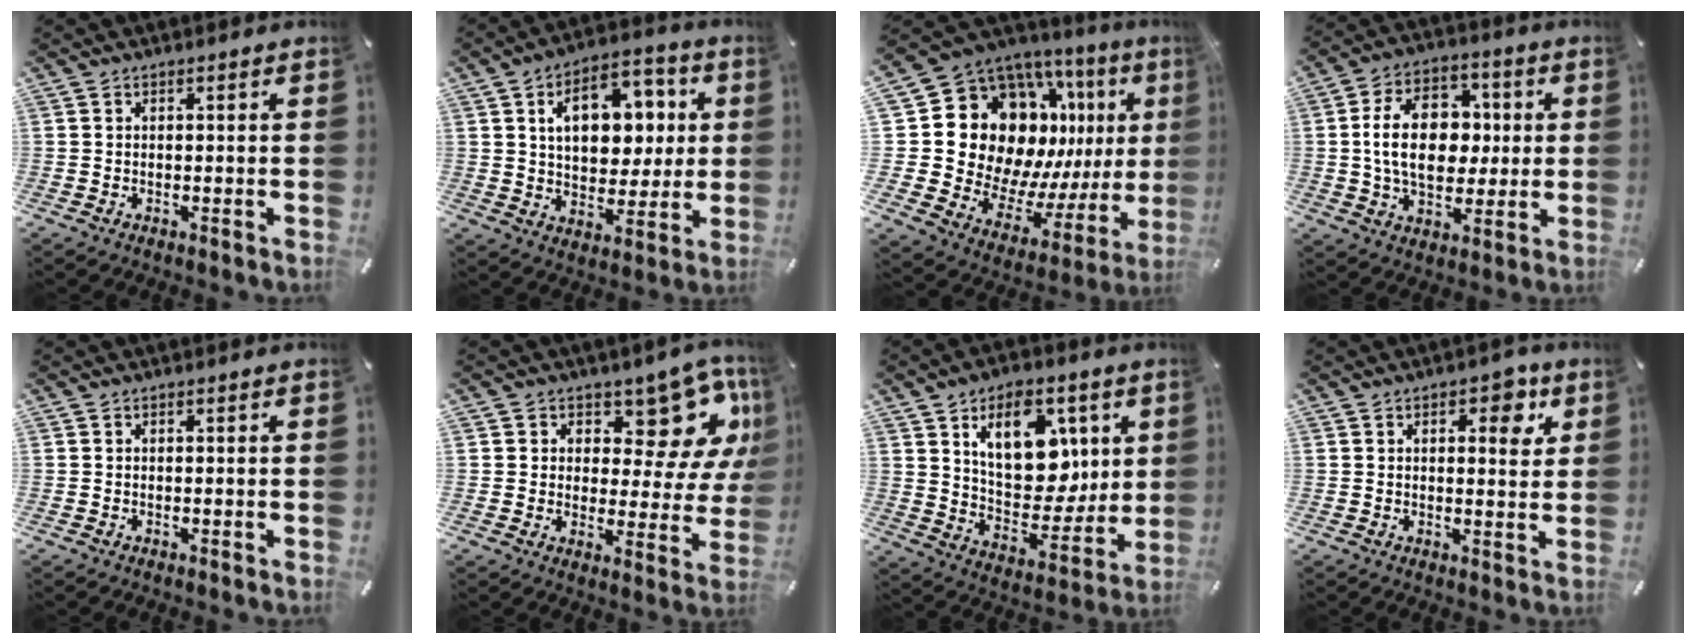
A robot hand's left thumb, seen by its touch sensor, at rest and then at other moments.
{"total": 14.3, "force": [3.8, 10.2, 9.3], "torque": [-0.132, -0.001, 0.067]}
{"total": 20.3, "force": [6.7, 15.5, 11.3], "torque": [-0.182, -0.077, 0.162]}
{"total": 16.3, "force": [1.1, 11.5, 11.5], "torque": [-0.203, 0.014, 0.017]}
{"total": 0.0}
{"total": 14.8, "force": [8.8, 7.9, 8.8], "torque": [-0.111, -0.071, 0.149]}
{"total": 16.1, "force": [7.2, 10.5, 9.8], "torque": [-0.139, -0.033, 0.131]}
{"total": 6.5, "force": [2.9, 3.3, 4.8], "torque": [-0.046, -0.012, 0.038]}